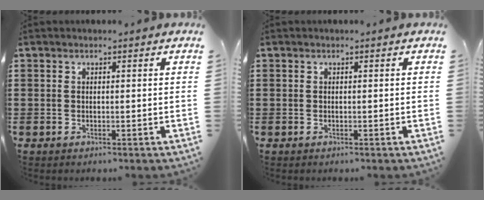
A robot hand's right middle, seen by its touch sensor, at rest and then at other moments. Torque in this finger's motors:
{"motor_torque": [-2.14, 0.00, 0.00, -0.01]}